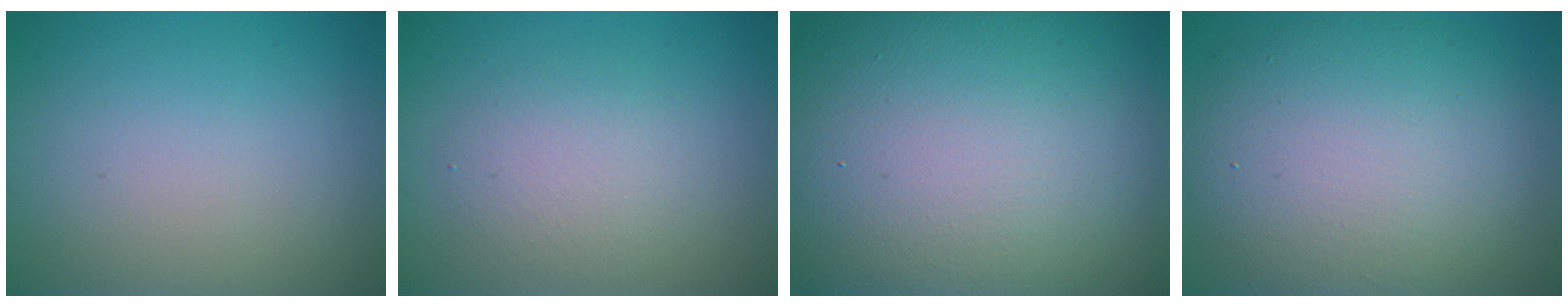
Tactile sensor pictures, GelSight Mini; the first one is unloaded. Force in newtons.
{"total": 2.9, "press": 2.9, "slide": 0.3}
{"total": 23.4, "press": 23.4, "slide": 1.4}
{"total": 11.3, "press": 11.3, "slide": 0.7}